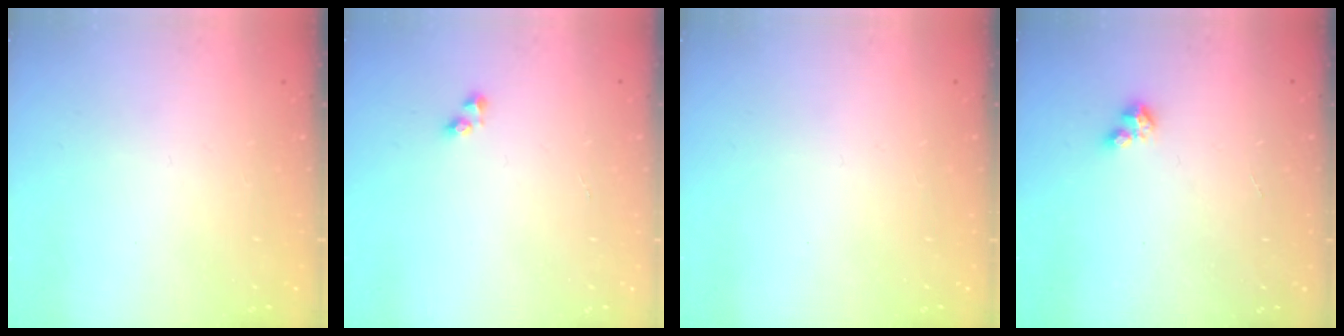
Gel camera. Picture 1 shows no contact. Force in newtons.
{"total": 3.2, "press": 3.2, "slide": 0.4}
{"total": 0.0}
{"total": 1.8, "press": 1.7, "slide": 0.3}